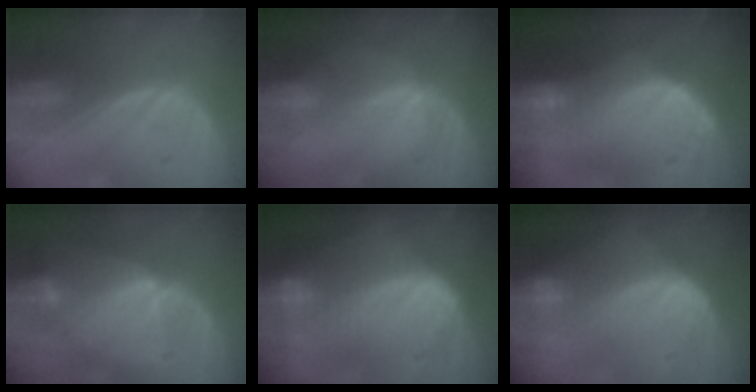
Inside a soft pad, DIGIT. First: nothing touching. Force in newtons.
{"total": 1.2, "press": 0.7, "slide": 0.9}
{"total": 9.7, "press": 9.0, "slide": 3.6}
{"total": 6.5, "press": 5.8, "slide": 3.0}
{"total": 10.0, "press": 10.0, "slide": 0.4}
{"total": 6.8, "press": 6.7, "slide": 1.4}